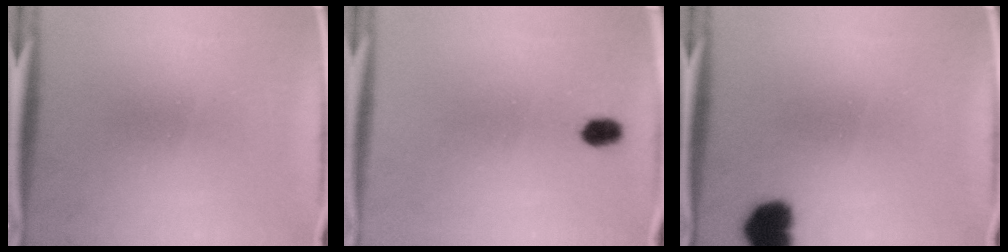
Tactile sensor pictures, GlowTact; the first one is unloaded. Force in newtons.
{"total": 2.7}
{"total": 5.7}